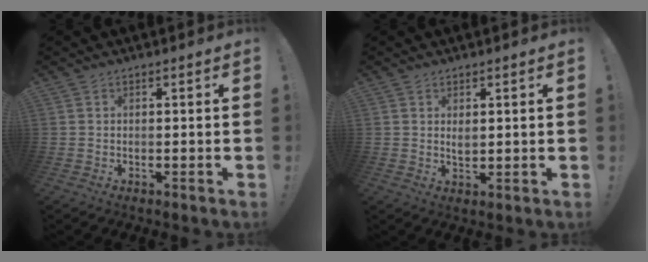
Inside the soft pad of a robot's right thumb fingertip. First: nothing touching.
{"total": 1.9, "force": [0.9, 1.2, 1.1], "torque": [-0.009, -0.005, 0.013]}